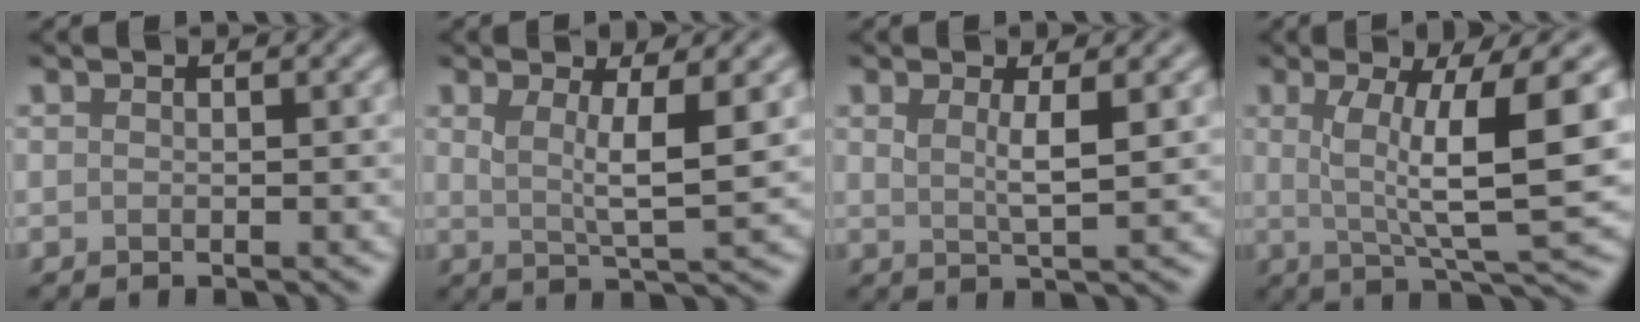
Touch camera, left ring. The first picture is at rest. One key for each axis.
{"total": 4.2, "fx": 1.2, "fy": 1.0, "fz": 3.9, "tx": -0.065, "ty": -0.008, "tz": 0.020}
{"total": 2.3, "fx": 0.9, "fy": 0.5, "fz": 2.0, "tx": -0.035, "ty": -0.006, "tz": 0.015}
{"total": 8.7, "fx": 1.4, "fy": 1.7, "fz": 8.4, "tx": -0.128, "ty": -0.010, "tz": 0.026}